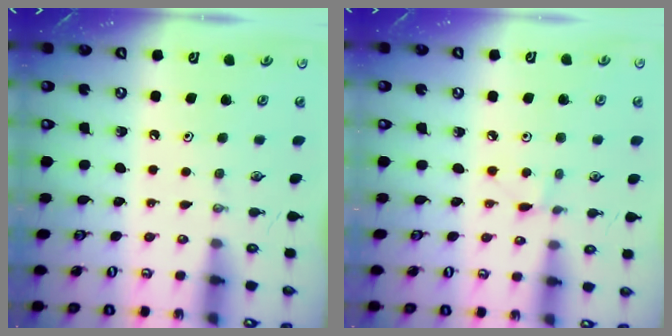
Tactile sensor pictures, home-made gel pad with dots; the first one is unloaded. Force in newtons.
{"total": 3.1, "press": 3.1, "slide": 0.4}